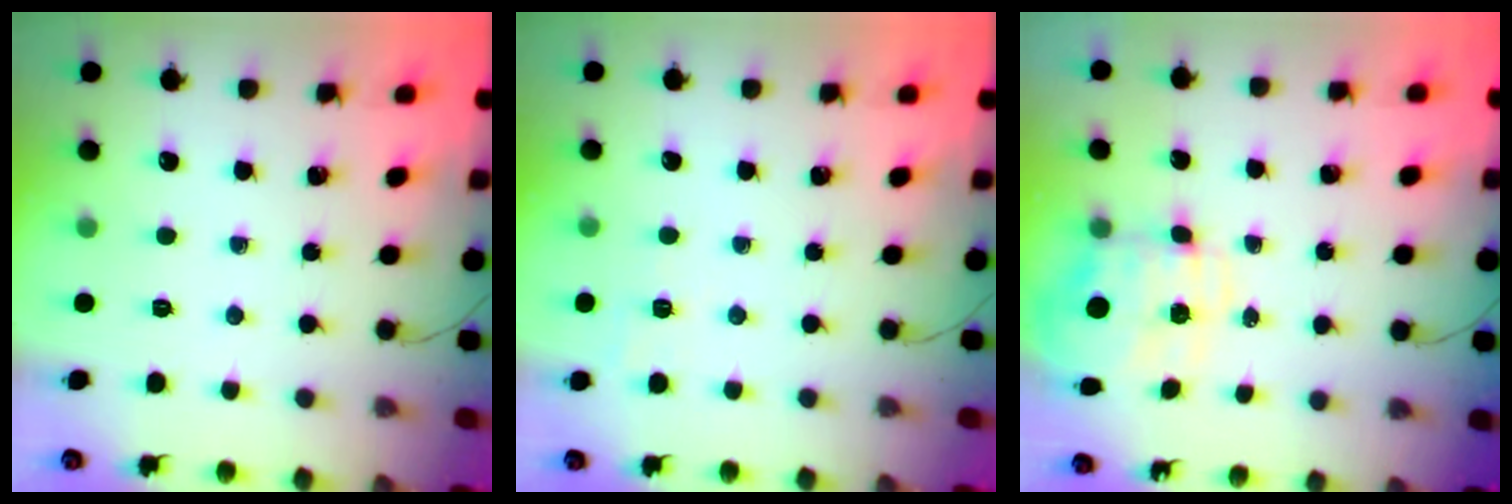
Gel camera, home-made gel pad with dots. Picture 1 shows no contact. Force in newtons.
{"total": 1.9, "press": 0.9, "slide": 1.7}
{"total": 3.5, "press": 3.3, "slide": 1.2}